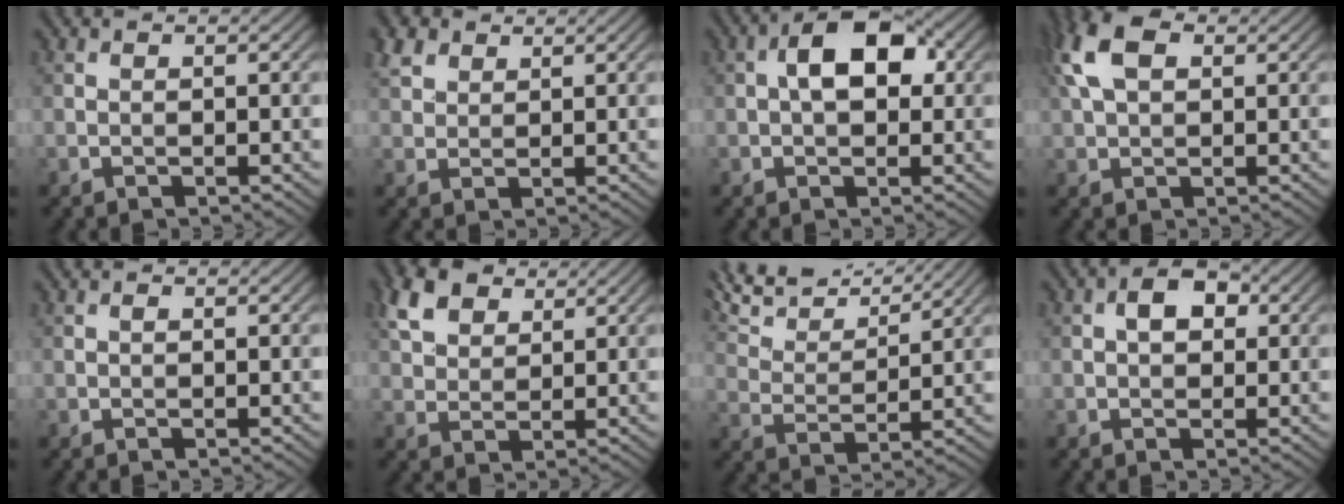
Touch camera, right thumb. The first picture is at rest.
{"total": 3.3, "force": [2.0, 2.1, 1.5], "torque": [-0.043, 0.010, 0.044]}
{"total": 6.6, "force": [1.1, 3.8, 5.4], "torque": [-0.086, 0.013, 0.011]}
{"total": 7.4, "force": [2.5, 4.2, 5.6], "torque": [-0.146, 0.025, 0.044]}
{"total": 0.0}
{"total": 5.9, "force": [3.3, 3.7, 3.2], "torque": [-0.073, 0.009, 0.065]}
{"total": 11.5, "force": [9.8, 2.7, 5.3], "torque": [-0.131, 0.010, 0.161]}
{"total": 3.5, "force": [0.7, 2.4, 2.5], "torque": [-0.042, 0.006, 0.006]}